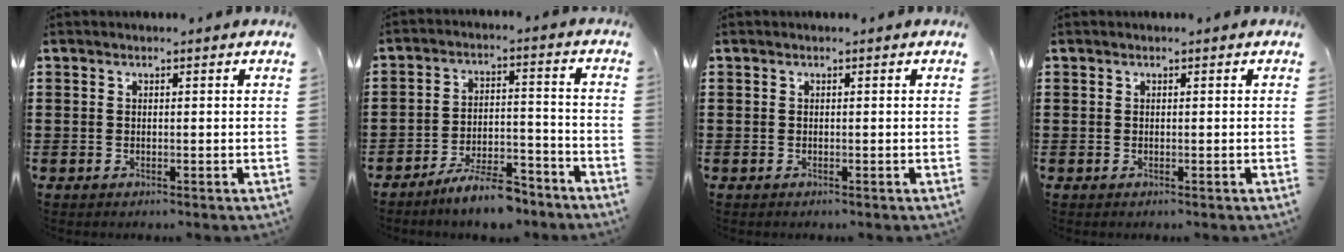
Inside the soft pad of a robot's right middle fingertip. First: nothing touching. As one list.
[{"total": 7.5, "force": [-6.6, 1.2, 3.4], "torque": [-0.060, 0.011, -0.124]}, {"total": 0.0}, {"total": 0.0}]